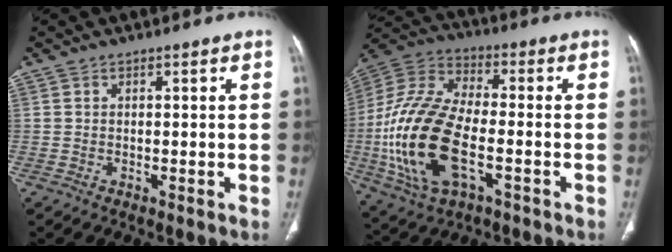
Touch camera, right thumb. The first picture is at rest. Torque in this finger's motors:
{"motor_torque": [1.06, 0.36, 2.49, -0.27, 0.49]}